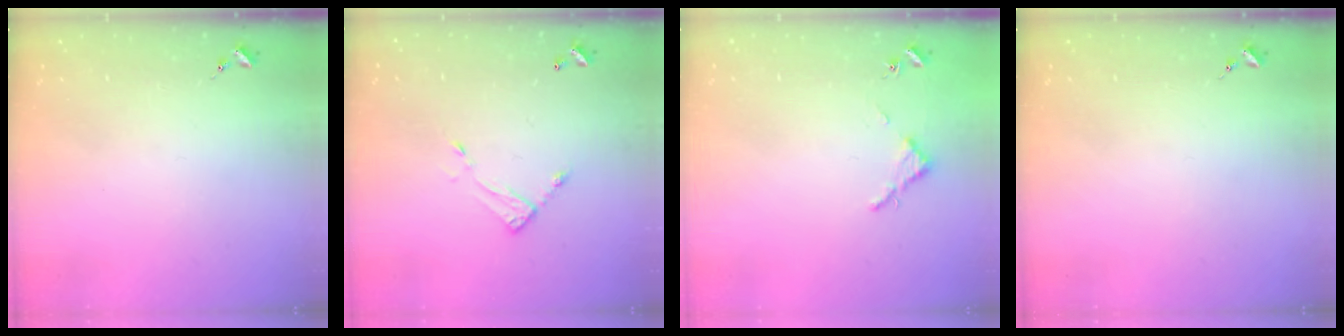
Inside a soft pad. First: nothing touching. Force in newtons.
{"total": 7.1, "press": 7.1, "slide": 0.5}
{"total": 2.8, "press": 2.8, "slide": 0.3}
{"total": 0.0}